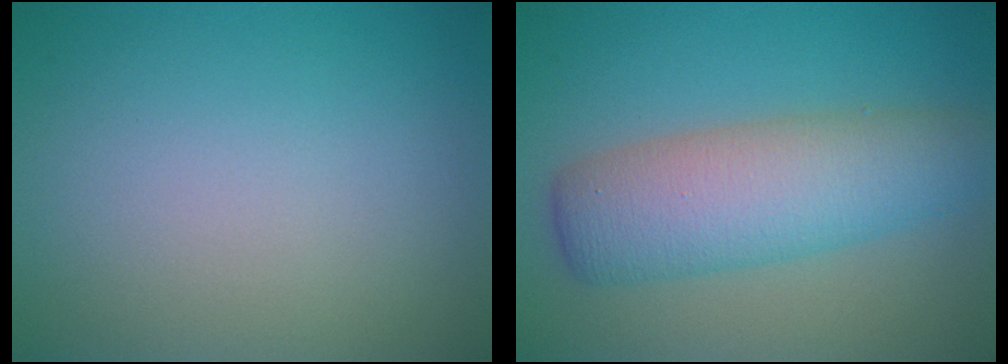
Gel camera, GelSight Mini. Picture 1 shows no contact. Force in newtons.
{"total": 6.8, "press": 6.8, "slide": 0.3}